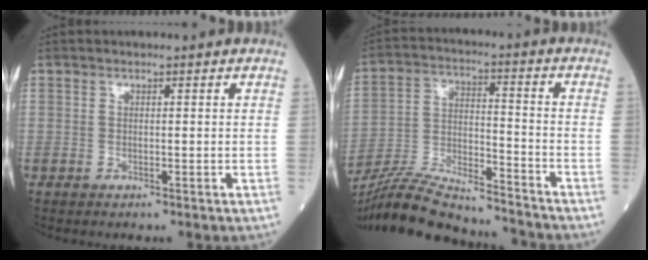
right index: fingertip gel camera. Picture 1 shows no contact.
{"total": 17.5, "force": [-16.5, 1.5, 5.6], "torque": [-0.115, 0.001, -0.278]}